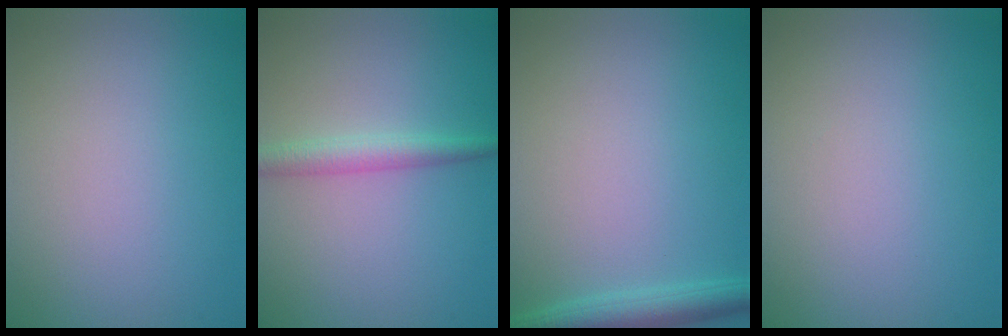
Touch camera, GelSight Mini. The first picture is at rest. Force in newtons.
{"total": 2.3, "press": 2.3, "slide": 0.1}
{"total": 3.0, "press": 3.0, "slide": 0.2}
{"total": 0.0}